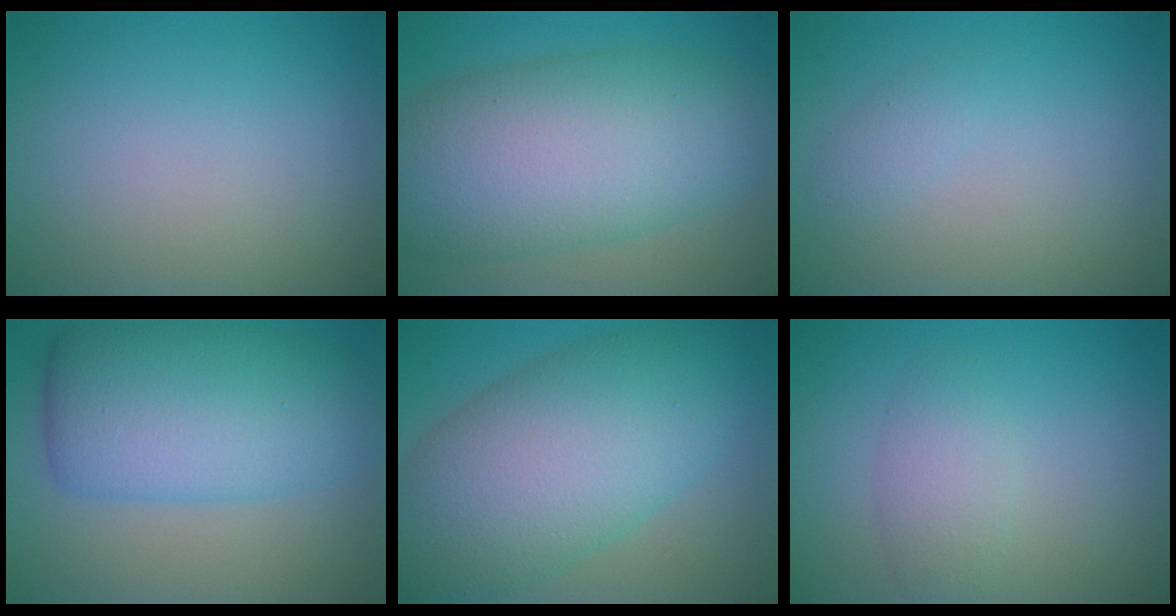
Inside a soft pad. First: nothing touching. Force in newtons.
{"total": 12.0, "press": 12.0, "slide": 0.4}
{"total": 0.9, "press": 0.9, "slide": 0.0}
{"total": 9.3, "press": 9.3, "slide": 0.1}
{"total": 11.9, "press": 11.9, "slide": 0.5}
{"total": 2.4, "press": 2.4, "slide": 0.0}